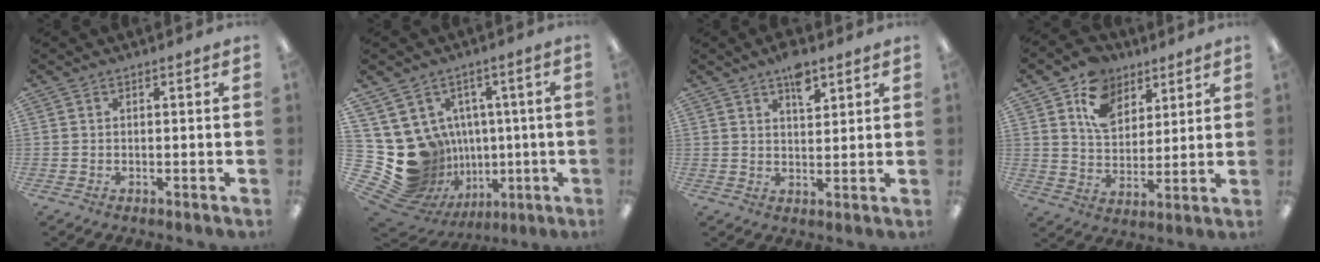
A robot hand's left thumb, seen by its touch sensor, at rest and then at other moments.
{"total": 17.5, "force": [-0.6, 16.2, 6.5], "torque": [-0.153, -0.025, 0.037]}
{"total": 6.2, "force": [4.2, 2.7, 3.6], "torque": [-0.041, -0.025, 0.069]}
{"total": 11.7, "force": [7.0, 8.5, 4.0], "torque": [-0.074, -0.032, 0.135]}